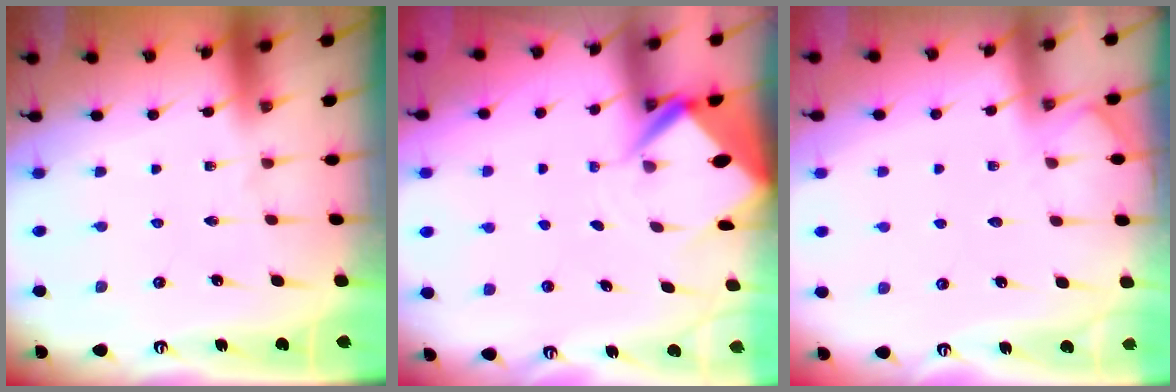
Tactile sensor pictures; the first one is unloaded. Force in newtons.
{"total": 4.7, "press": 4.7, "slide": 0.4}
{"total": 4.3, "press": 4.2, "slide": 0.4}